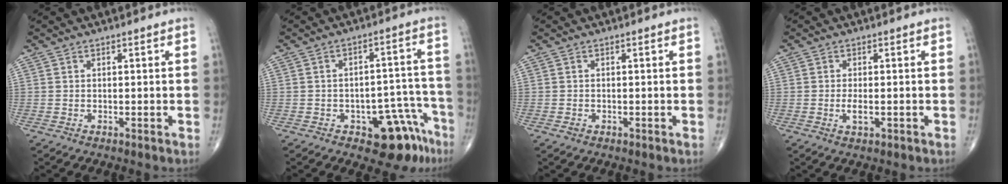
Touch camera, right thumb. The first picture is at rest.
{"total": 10.7, "force": [-6.4, 5.4, 6.6], "torque": [-0.038, 0.059, -0.078]}
{"total": 0.8, "force": [-0.4, 0.6, 0.3], "torque": [-0.005, 0.003, -0.005]}
{"total": 2.5, "force": [-0.6, 1.0, 2.2], "torque": [-0.044, -0.002, -0.011]}